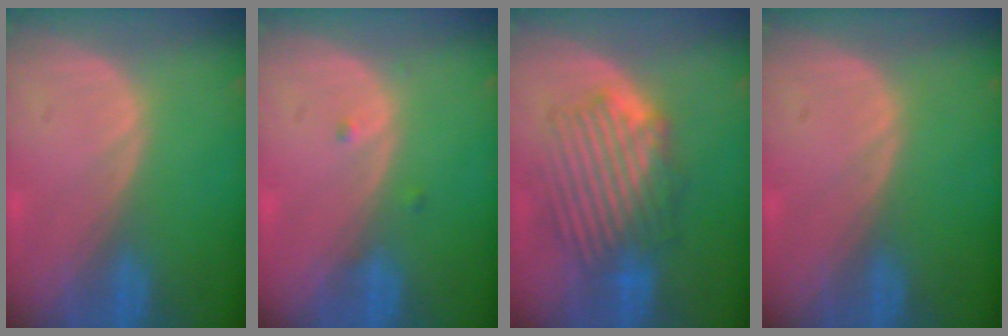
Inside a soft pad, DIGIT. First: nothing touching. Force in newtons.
{"total": 0.8, "press": 0.8, "slide": 0.2}
{"total": 8.8, "press": 8.3, "slide": 2.8}
{"total": 0.0}